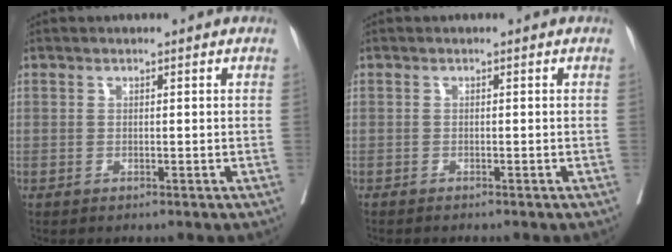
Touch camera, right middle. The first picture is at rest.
{"total": 0.9, "force": [-0.9, 0.0, 0.2], "torque": [-0.006, -0.002, -0.014]}